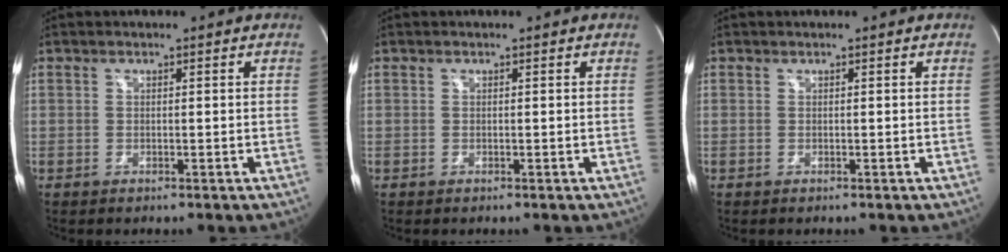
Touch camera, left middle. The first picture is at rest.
{"total": 0.0}
{"total": 0.0}